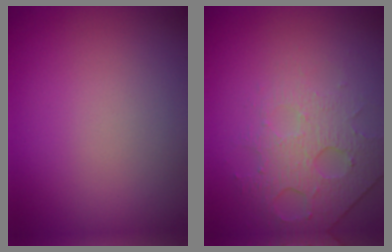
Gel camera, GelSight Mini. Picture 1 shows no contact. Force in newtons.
{"total": 4.8, "press": 3.2, "slide": 3.6}